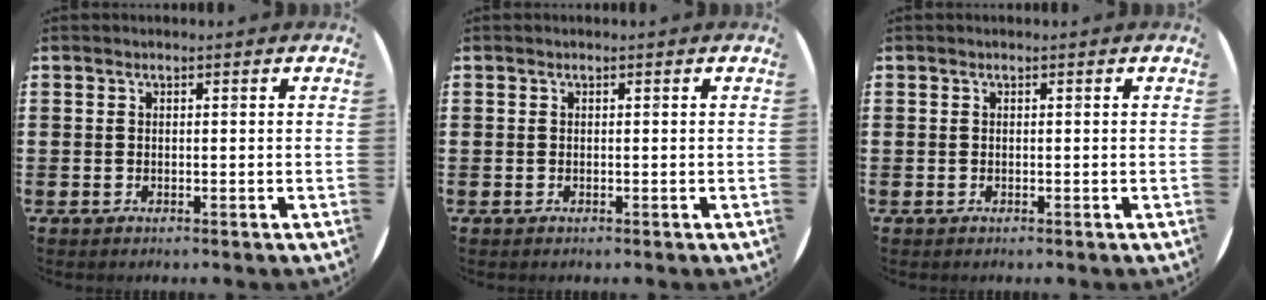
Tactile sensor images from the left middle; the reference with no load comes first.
{"total": 0.0}
{"total": 0.0}